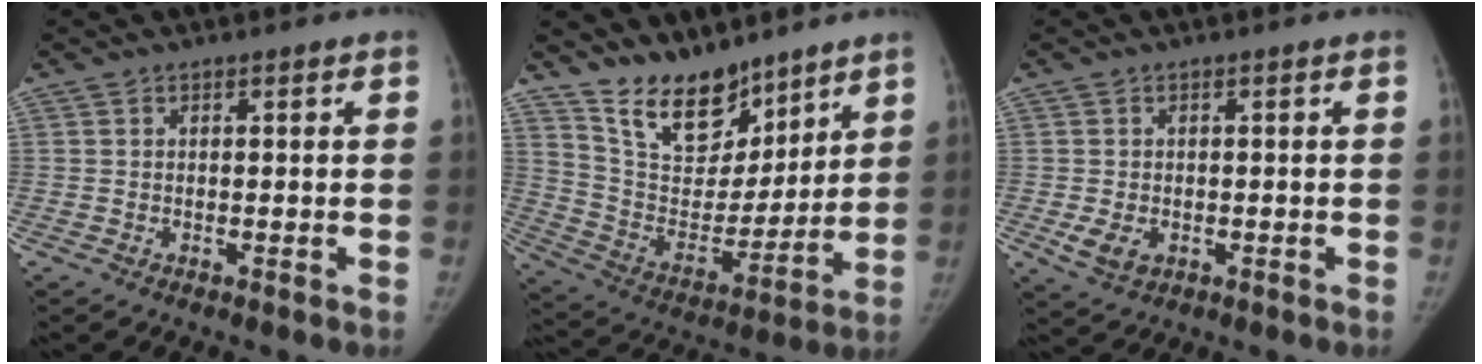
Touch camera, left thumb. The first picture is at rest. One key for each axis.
{"total": 15.4, "fx": 12.3, "fy": 7.2, "fz": 5.8, "tx": -0.056, "ty": -0.083, "tz": 0.232}
{"total": 3.9, "fx": -0.8, "fy": 2.9, "fz": 2.4, "tx": -0.043, "ty": -0.006, "tz": -0.005}